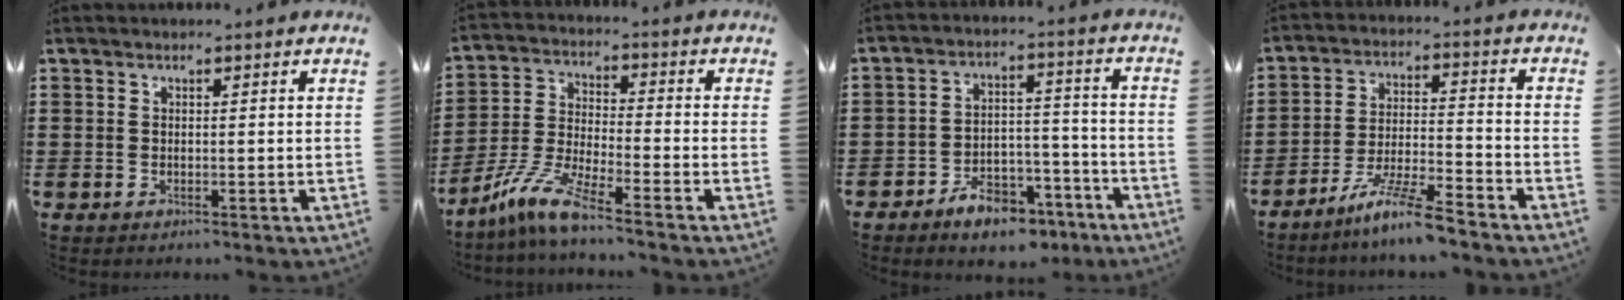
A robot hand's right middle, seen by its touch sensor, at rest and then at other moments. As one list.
[{"total": 8.1, "force": [-6.4, 0.3, 4.9], "torque": [-0.119, -0.016, -0.131]}, {"total": 7.2, "force": [-6.0, 2.8, 2.9], "torque": [-0.048, 0.022, -0.110]}, {"total": 8.2, "force": [-6.8, 0.0, 4.6], "torque": [-0.100, -0.009, -0.131]}]